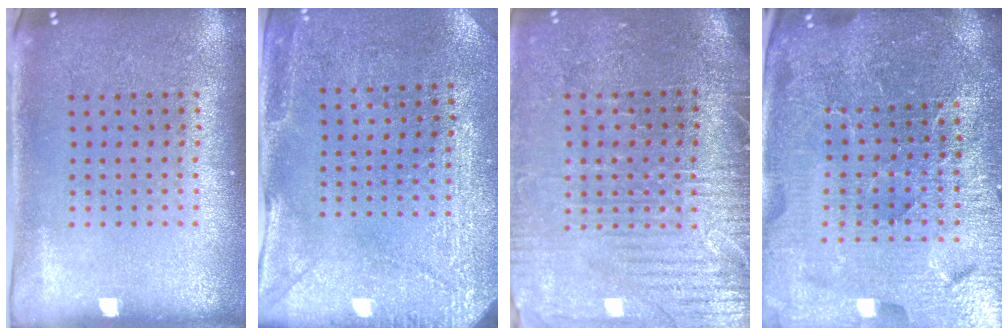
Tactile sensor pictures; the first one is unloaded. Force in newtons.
{"total": 3.0, "press": 2.8, "slide": 1.0}
{"total": 3.7, "press": 3.3, "slide": 1.6}
{"total": 6.0, "press": 5.3, "slide": 2.7}